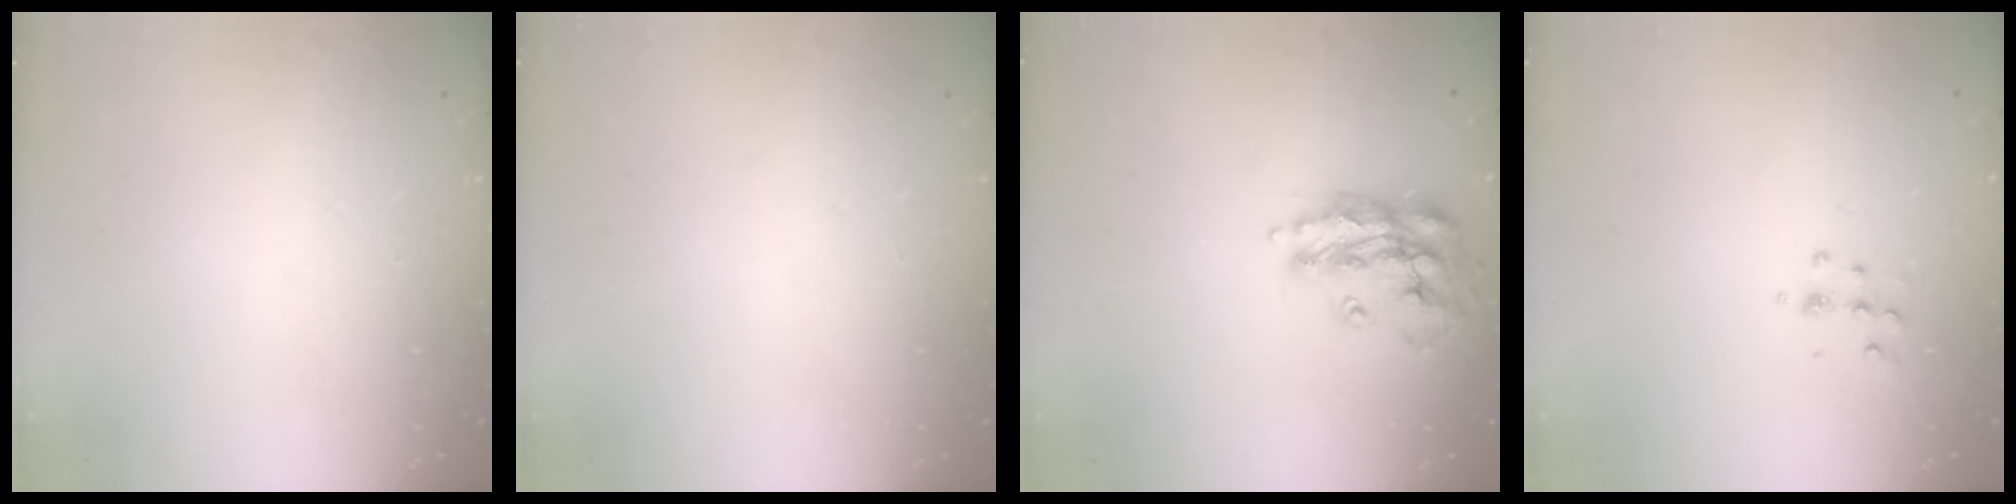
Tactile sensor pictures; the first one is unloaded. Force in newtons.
{"total": 0.0}
{"total": 17.4, "press": 17.4, "slide": 1.4}
{"total": 5.4, "press": 5.4, "slide": 0.6}